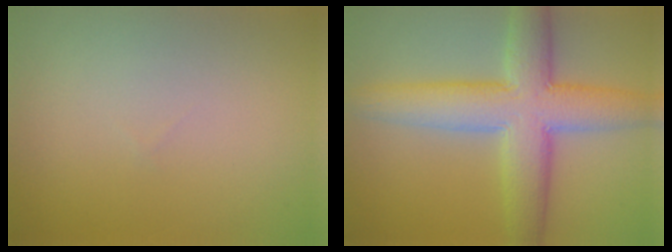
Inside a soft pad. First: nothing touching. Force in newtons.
{"total": 8.6, "press": 8.6, "slide": 0.5}